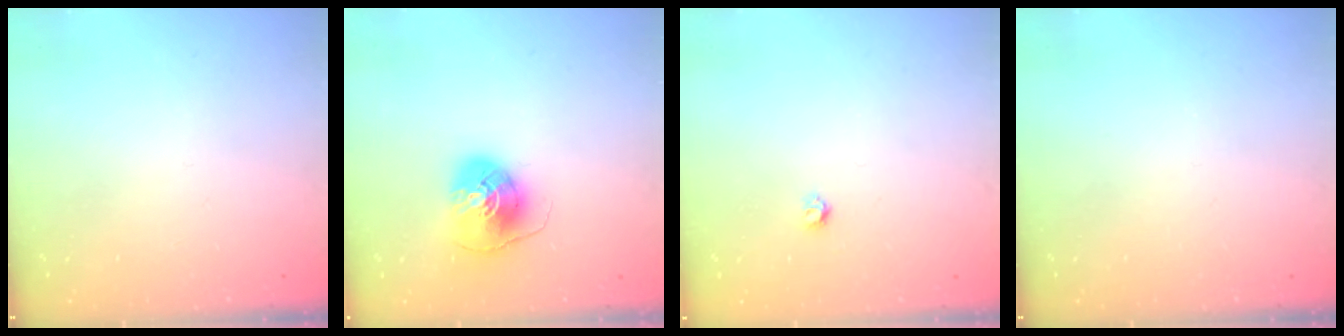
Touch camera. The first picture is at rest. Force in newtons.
{"total": 8.5, "press": 8.4, "slide": 1.3}
{"total": 3.2, "press": 3.2, "slide": 0.3}
{"total": 0.0}